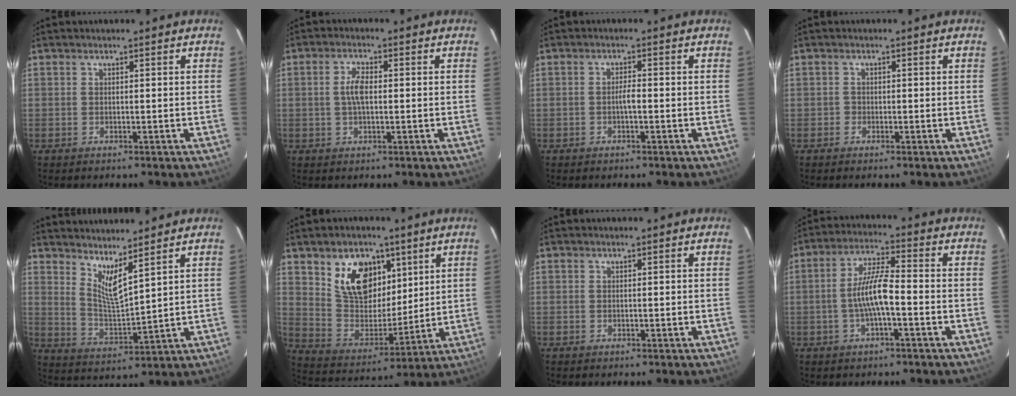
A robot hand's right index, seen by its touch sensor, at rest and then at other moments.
{"total": 3.8, "force": [0.0, 1.6, 3.5], "torque": [-0.072, 0.007, 0.002]}
{"total": 1.6, "force": [-0.6, 0.3, 1.5], "torque": [-0.029, 0.004, -0.012]}
{"total": 0.9, "force": [-0.5, 0.7, -0.2], "torque": [0.001, 0.003, -0.012]}
{"total": 6.8, "force": [5.1, 0.6, 4.5], "torque": [-0.081, -0.018, 0.098]}
{"total": 14.5, "force": [7.2, 9.4, 8.4], "torque": [-0.159, 0.008, 0.148]}
{"total": 0.0}
{"total": 7.6, "force": [-2.0, 1.1, 7.2], "torque": [-0.147, 0.008, -0.036]}